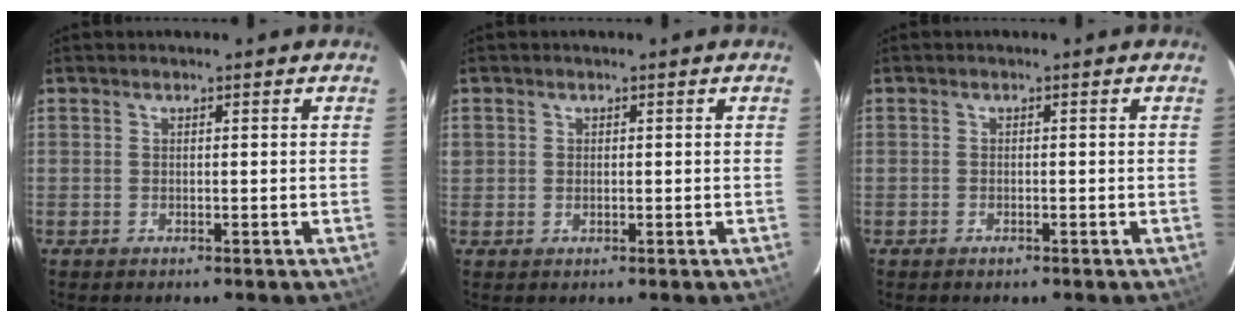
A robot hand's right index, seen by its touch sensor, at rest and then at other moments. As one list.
[{"total": 1.1, "force": [0.1, 1.1, 0.3], "torque": [0.000, 0.001, 0.001]}, {"total": 1.1, "force": [-0.9, 0.6, 0.2], "torque": [-0.005, 0.000, -0.016]}]